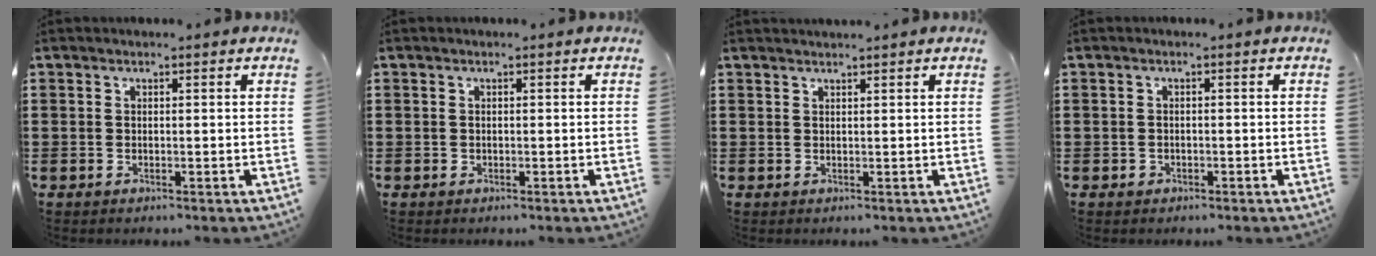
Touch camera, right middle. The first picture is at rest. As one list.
[{"total": 0.0}, {"total": 0.9, "force": [0.9, -0.1, 0.0], "torque": [-0.002, -0.002, 0.019]}, {"total": 1.0, "force": [-0.7, 0.7, 0.1], "torque": [-0.003, 0.001, -0.015]}]